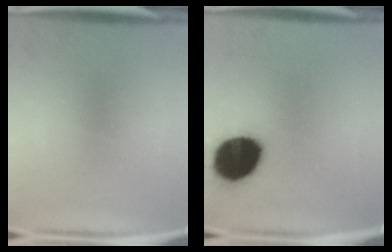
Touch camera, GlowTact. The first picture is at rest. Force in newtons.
{"total": 18.5}